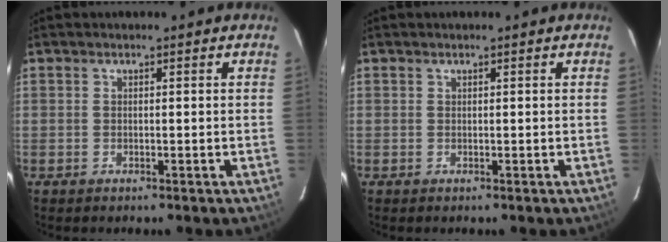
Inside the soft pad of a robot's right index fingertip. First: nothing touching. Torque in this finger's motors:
{"motor_torque": [-0.08, 0.20, -0.05, -0.01]}